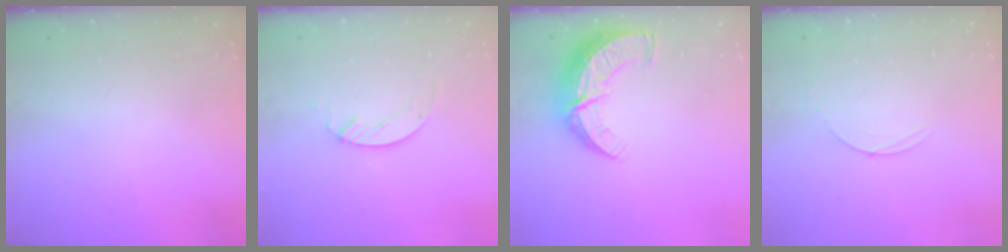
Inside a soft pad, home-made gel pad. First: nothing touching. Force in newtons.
{"total": 3.5, "press": 3.5, "slide": 0.4}
{"total": 10.6, "press": 10.6, "slide": 0.9}
{"total": 2.8, "press": 2.8, "slide": 0.3}